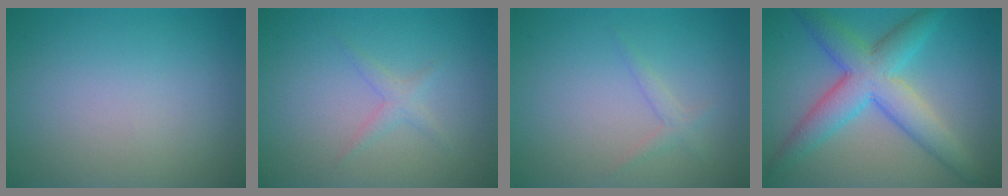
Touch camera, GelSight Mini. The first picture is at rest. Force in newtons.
{"total": 1.3, "press": 1.3, "slide": 0.1}
{"total": 1.1, "press": 1.1, "slide": 0.1}
{"total": 6.8, "press": 6.8, "slide": 0.2}